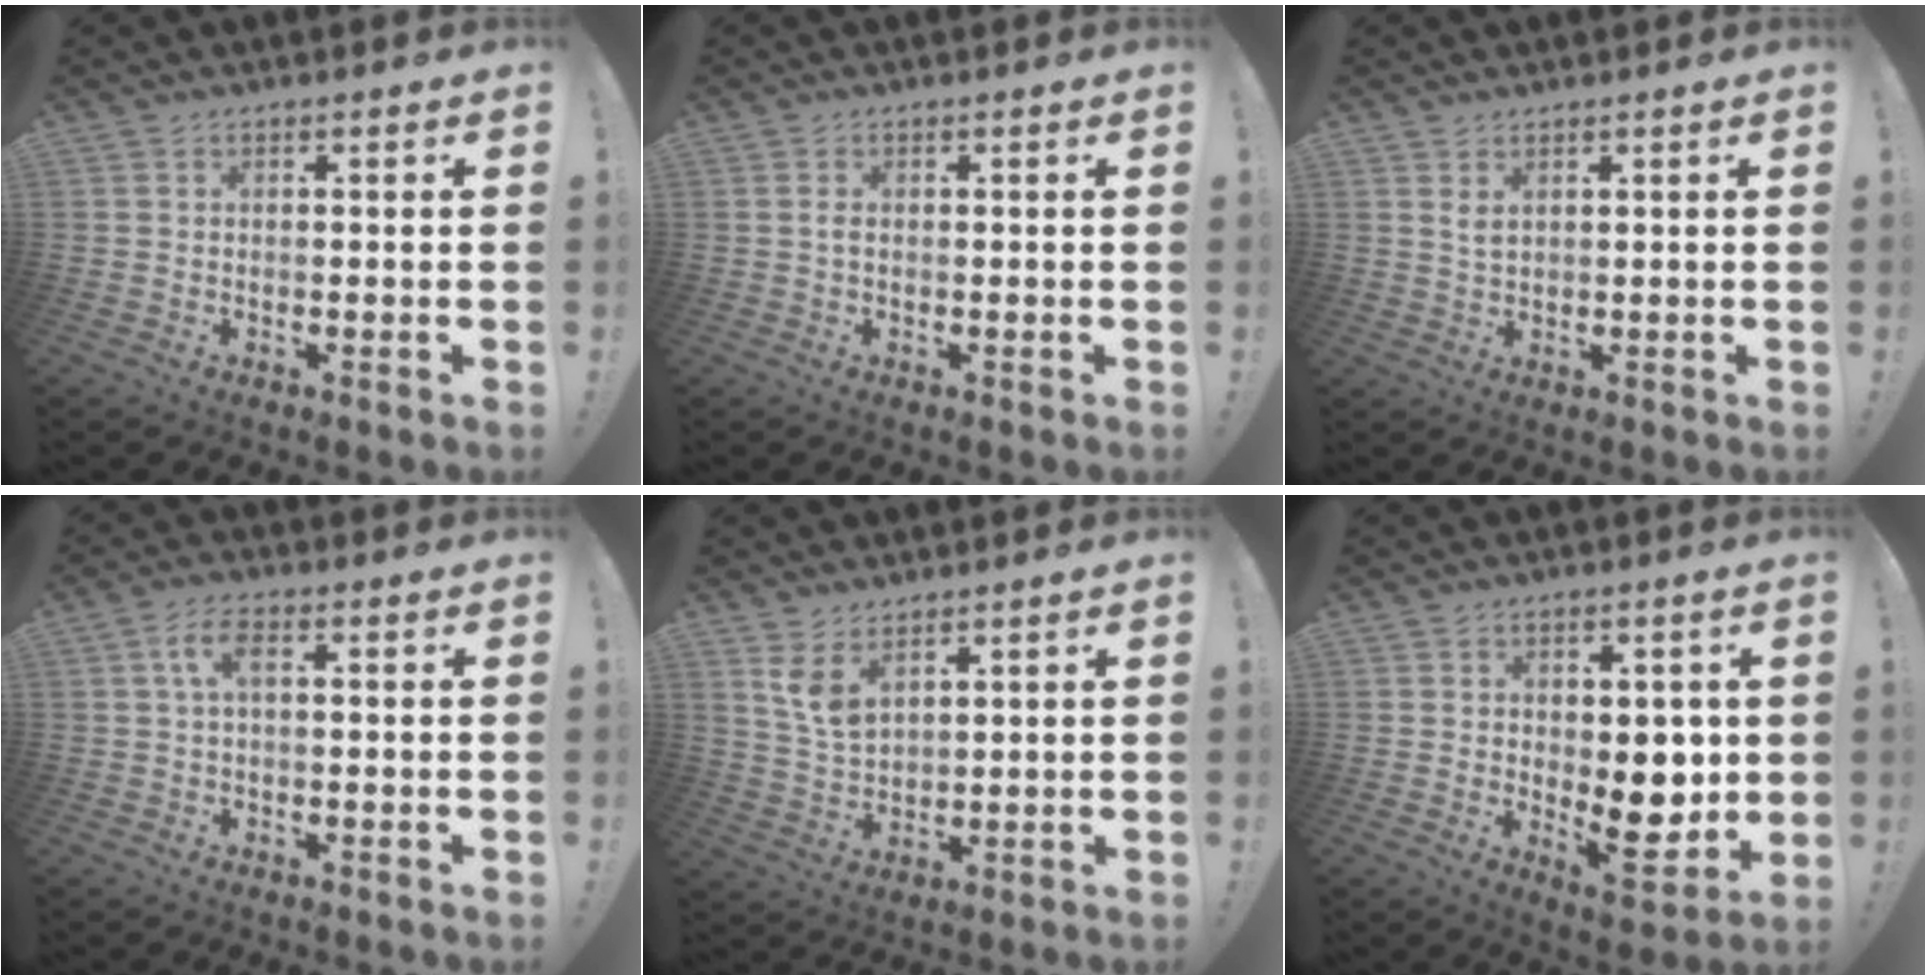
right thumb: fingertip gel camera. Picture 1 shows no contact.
{"total": 0.9, "force": [-0.1, 0.4, 0.8], "torque": [-0.022, 0.005, -0.001]}
{"total": 2.5, "force": [1.4, 0.9, 1.8], "torque": [-0.028, -0.005, 0.023]}
{"total": 5.3, "force": [1.2, 1.9, 4.8], "torque": [-0.099, 0.009, 0.019]}
{"total": 6.6, "force": [4.5, 2.8, 3.9], "torque": [-0.068, -0.027, 0.083]}
{"total": 10.7, "force": [-0.8, 6.8, 8.2], "torque": [-0.078, -0.009, -0.007]}